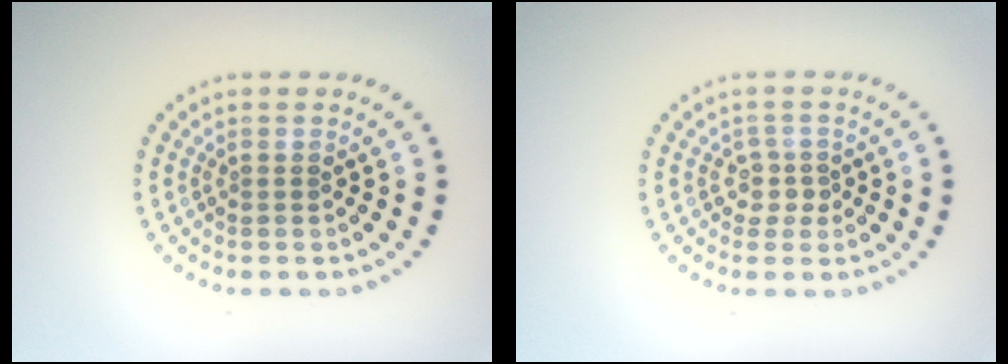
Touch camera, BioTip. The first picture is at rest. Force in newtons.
{"total": 1.7, "press": 1.2, "slide": 1.1}